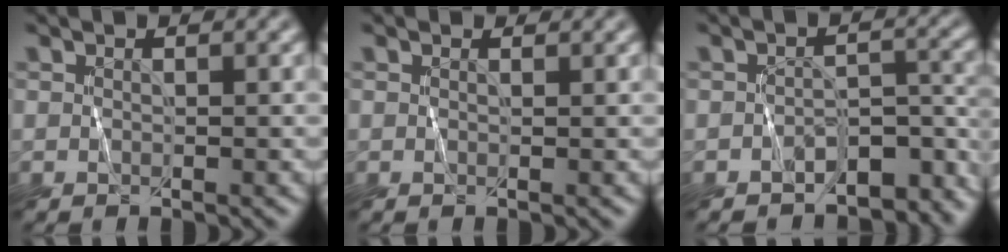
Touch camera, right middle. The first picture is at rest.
{"total": 0.6, "force": [0.5, 0.3, 0.0], "torque": [0.000, -0.001, 0.007]}
{"total": 5.0, "force": [-4.0, 2.4, 2.0], "torque": [-0.012, -0.007, -0.058]}